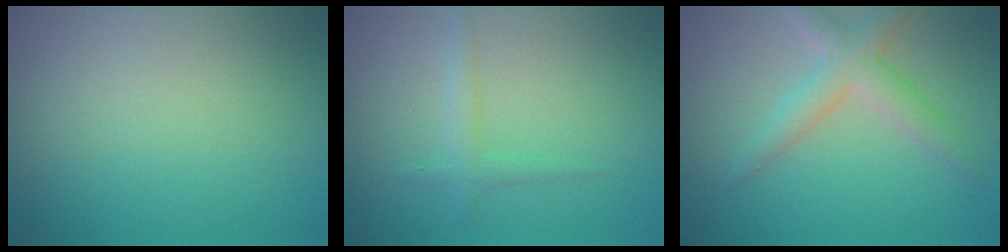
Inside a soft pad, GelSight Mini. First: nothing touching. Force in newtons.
{"total": 1.4, "press": 1.4, "slide": 0.0}
{"total": 3.3, "press": 3.3, "slide": 0.1}